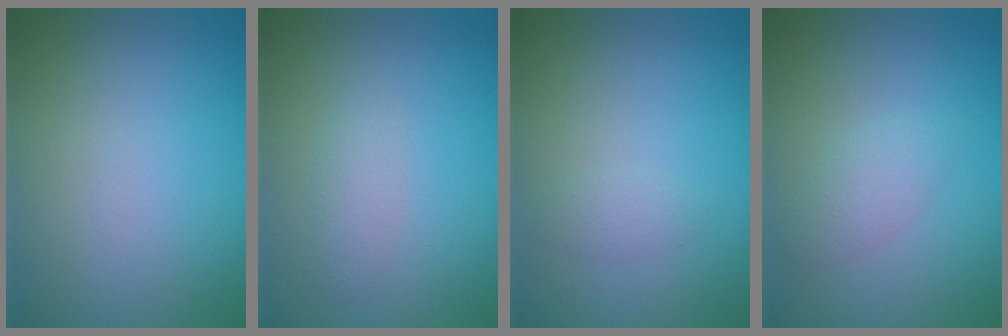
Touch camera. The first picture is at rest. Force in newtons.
{"total": 1.4, "press": 1.4, "slide": 0.1}
{"total": 0.9, "press": 0.9, "slide": 0.0}
{"total": 1.8, "press": 1.8, "slide": 0.1}